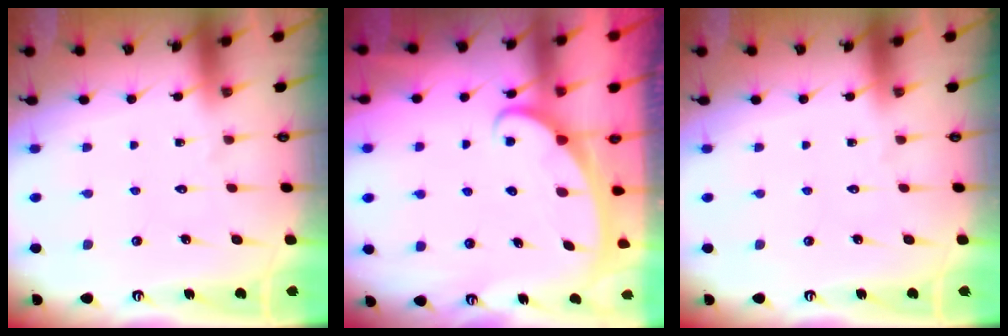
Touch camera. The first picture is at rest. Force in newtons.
{"total": 2.5, "press": 2.5, "slide": 0.4}
{"total": 0.0}